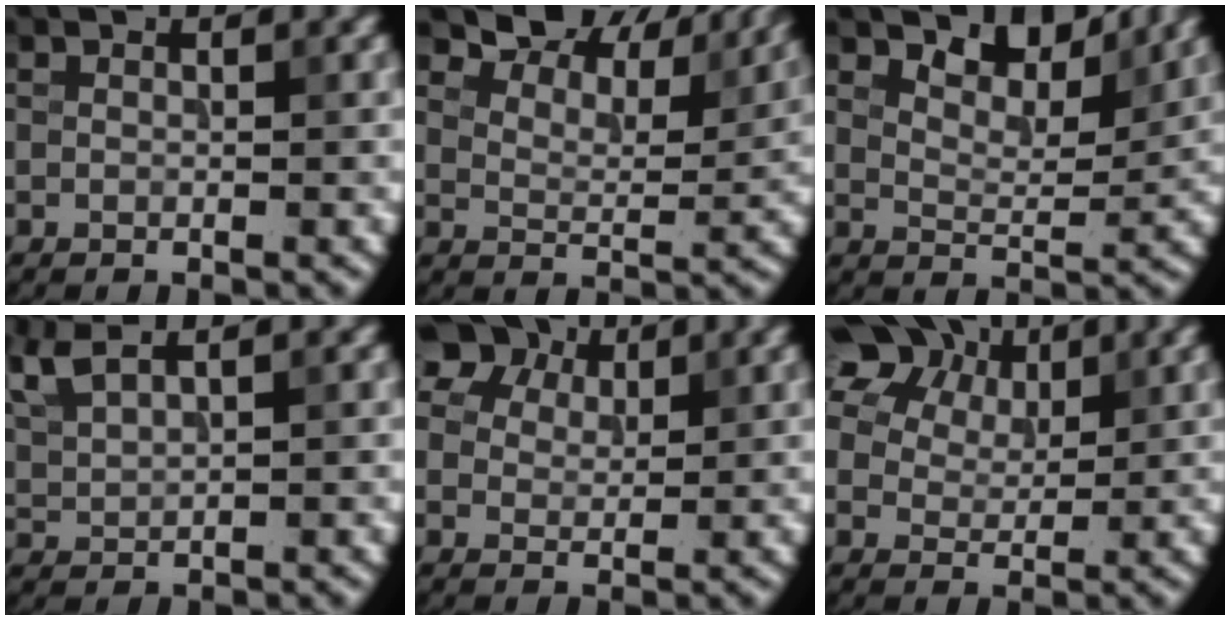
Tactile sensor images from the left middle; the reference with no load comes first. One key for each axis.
{"total": 8.8, "fx": 7.7, "fy": 2.7, "fz": 3.2, "tx": -0.057, "ty": 0.007, "tz": 0.115}
{"total": 4.9, "fx": 4.1, "fy": 1.6, "fz": 2.2, "tx": -0.046, "ty": -0.004, "tz": 0.056}
{"total": 4.2, "fx": 3.0, "fy": 1.3, "fz": 2.6, "tx": -0.068, "ty": 0.023, "tz": 0.054}
{"total": 7.2, "fx": 4.8, "fy": 4.6, "fz": 2.8, "tx": -0.067, "ty": 0.016, "tz": 0.073}
{"total": 13.2, "fx": 8.4, "fy": 7.8, "fz": 6.6, "tx": -0.131, "ty": 0.043, "tz": 0.132}